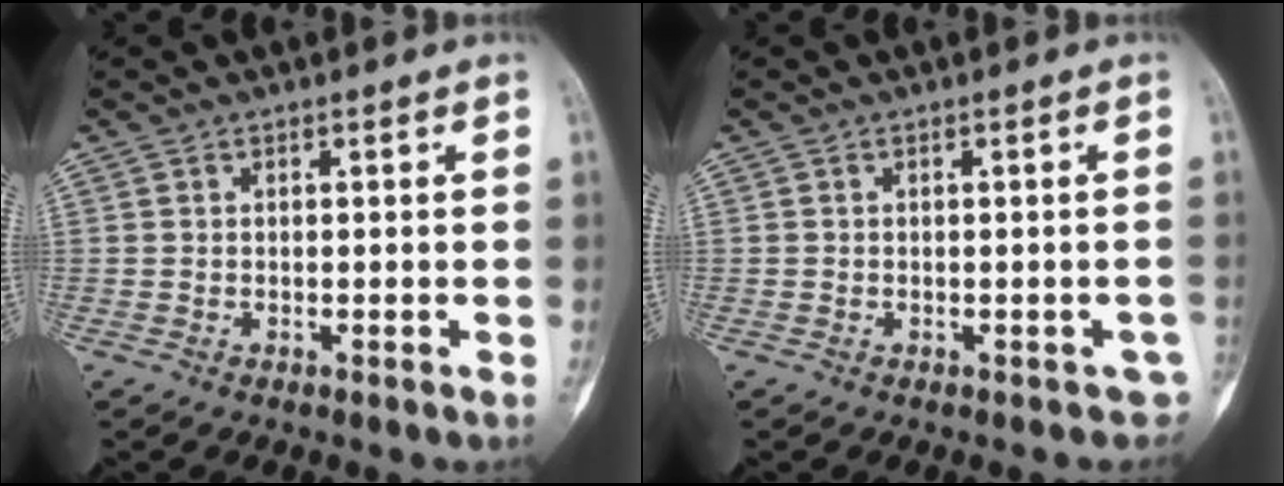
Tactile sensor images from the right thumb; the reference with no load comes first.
{"total": 2.2, "force": [-0.9, 1.7, 1.1], "torque": [0.002, 0.010, -0.007]}